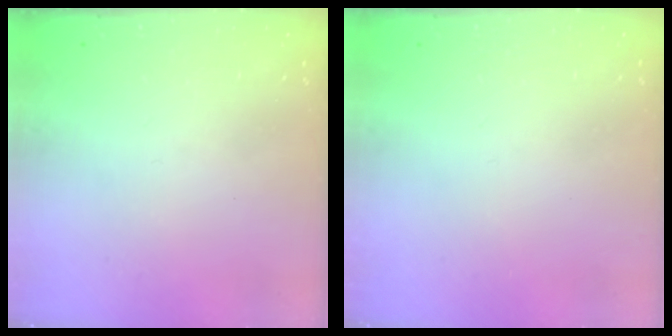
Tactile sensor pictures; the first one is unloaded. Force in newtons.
{"total": 0.0}